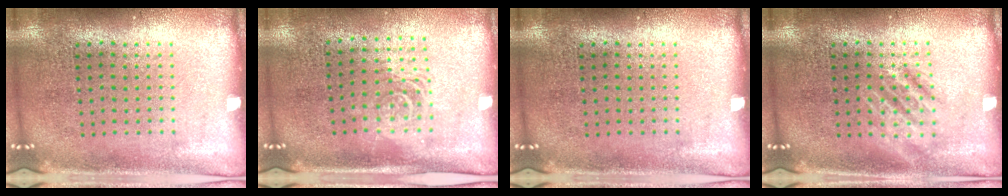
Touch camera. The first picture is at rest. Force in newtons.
{"total": 1.5, "press": 1.2, "slide": 0.9}
{"total": 0.0}
{"total": 2.0, "press": 2.0, "slide": 0.3}